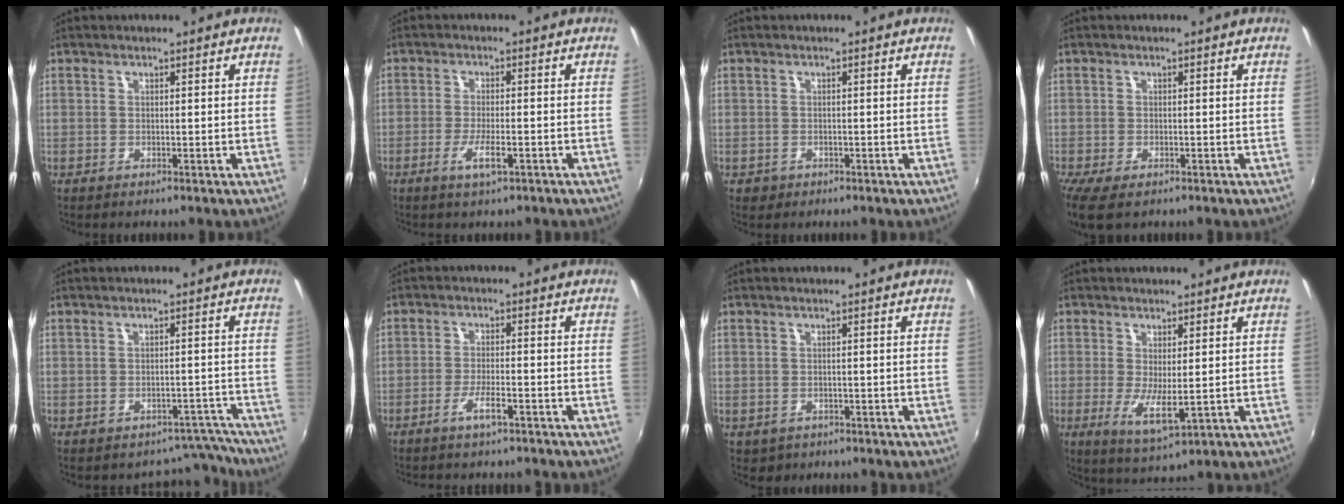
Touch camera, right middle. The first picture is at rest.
{"total": 4.0, "force": [-2.3, 0.8, 3.2], "torque": [-0.070, -0.007, -0.044]}
{"total": 1.6, "force": [-0.7, 1.4, 0.5], "torque": [-0.012, -0.004, -0.010]}
{"total": 5.1, "force": [-3.3, 2.1, 3.4], "torque": [-0.075, -0.026, -0.055]}
{"total": 4.6, "force": [-4.2, 1.7, -0.7], "torque": [0.028, 0.025, -0.052]}
{"total": 3.5, "force": [-2.7, 0.5, 2.3], "torque": [-0.056, -0.001, -0.050]}
{"total": 2.0, "force": [-0.7, 1.8, 0.6], "torque": [-0.017, -0.004, -0.006]}
{"total": 5.6, "force": [-0.5, 1.7, 5.3], "torque": [-0.102, -0.019, -0.005]}